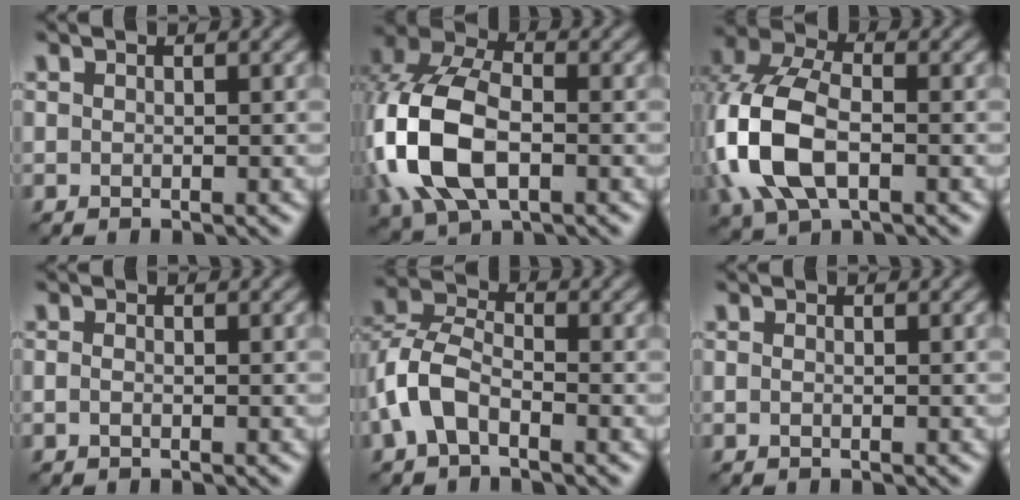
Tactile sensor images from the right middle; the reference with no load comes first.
{"total": 10.2, "force": [-2.2, 6.5, 7.6], "torque": [-0.189, -0.002, -0.053]}
{"total": 9.1, "force": [-2.0, 5.6, 6.8], "torque": [-0.175, -0.003, -0.047]}
{"total": 0.6, "force": [-0.3, 0.2, 0.4], "torque": [-0.012, -0.001, -0.008]}
{"total": 5.0, "force": [-2.1, 2.8, 3.5], "torque": [-0.083, 0.009, -0.053]}
{"total": 0.0}